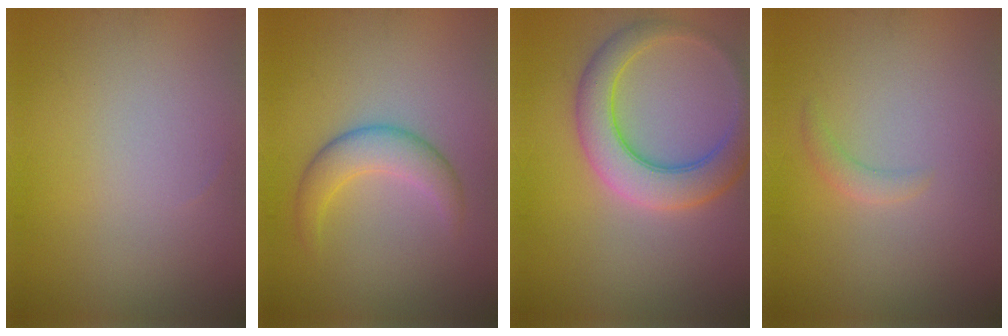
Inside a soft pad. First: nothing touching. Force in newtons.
{"total": 3.1, "press": 3.1, "slide": 0.1}
{"total": 5.6, "press": 5.6, "slide": 0.2}
{"total": 1.2, "press": 1.2, "slide": 0.1}